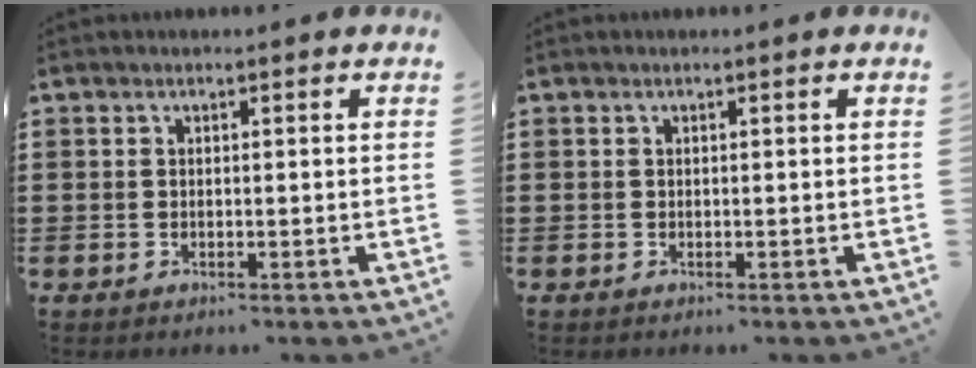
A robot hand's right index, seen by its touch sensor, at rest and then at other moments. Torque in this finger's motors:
{"motor_torque": [0.01, 0.34, -0.04, 0.01]}